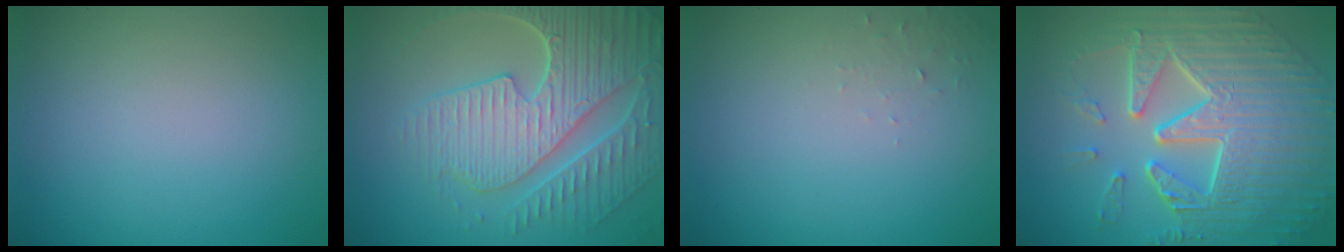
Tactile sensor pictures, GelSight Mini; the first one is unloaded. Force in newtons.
{"total": 8.5, "press": 6.1, "slide": 5.9}
{"total": 1.0, "press": 0.9, "slide": 0.1}
{"total": 10.3, "press": 7.0, "slide": 7.5}